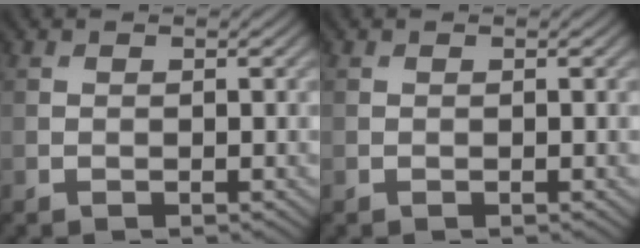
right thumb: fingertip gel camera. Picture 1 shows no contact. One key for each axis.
{"total": 0.0}